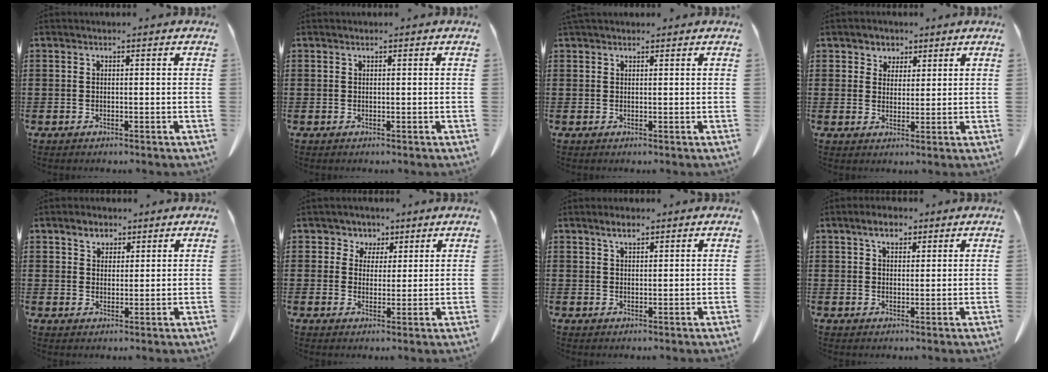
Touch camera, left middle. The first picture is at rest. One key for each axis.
{"total": 0.0}
{"total": 1.1, "fx": 1.0, "fy": 0.4, "fz": 0.3, "tx": -0.009, "ty": 0.002, "tz": 0.020}
{"total": 3.3, "fx": 2.3, "fy": 2.3, "fz": 0.1, "tx": -0.017, "ty": 0.008, "tz": 0.042}
{"total": 3.3, "fx": 2.4, "fy": 2.0, "fz": 0.9, "tx": -0.019, "ty": 0.006, "tz": 0.043}
{"total": 3.9, "fx": 2.2, "fy": 3.2, "fz": 0.2, "tx": -0.027, "ty": 0.008, "tz": 0.037}
{"total": 2.3, "fx": 1.7, "fy": 0.8, "fz": 1.4, "tx": -0.022, "ty": -0.001, "tz": 0.030}
{"total": 4.0, "fx": 2.7, "fy": 2.1, "fz": 2.1, "tx": -0.034, "ty": 0.003, "tz": 0.045}